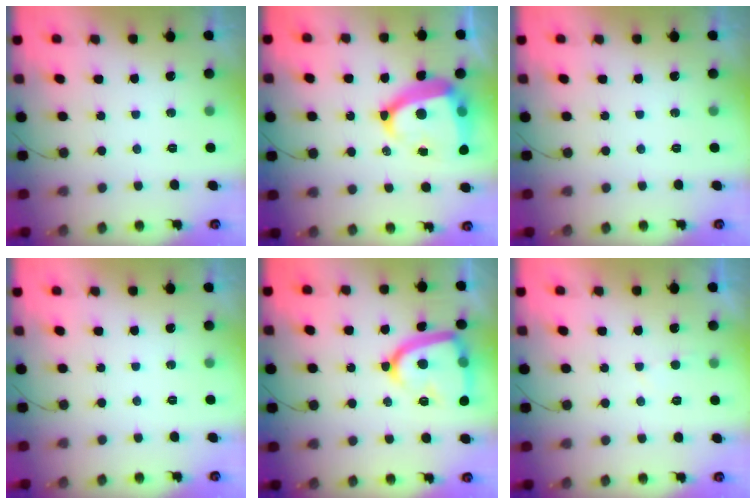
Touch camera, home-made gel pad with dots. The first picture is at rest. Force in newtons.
{"total": 16.3, "press": 16.1, "slide": 2.4}
{"total": 0.0}
{"total": 0.0}
{"total": 17.0, "press": 16.9, "slide": 1.2}
{"total": 1.7, "press": 1.6, "slide": 0.2}